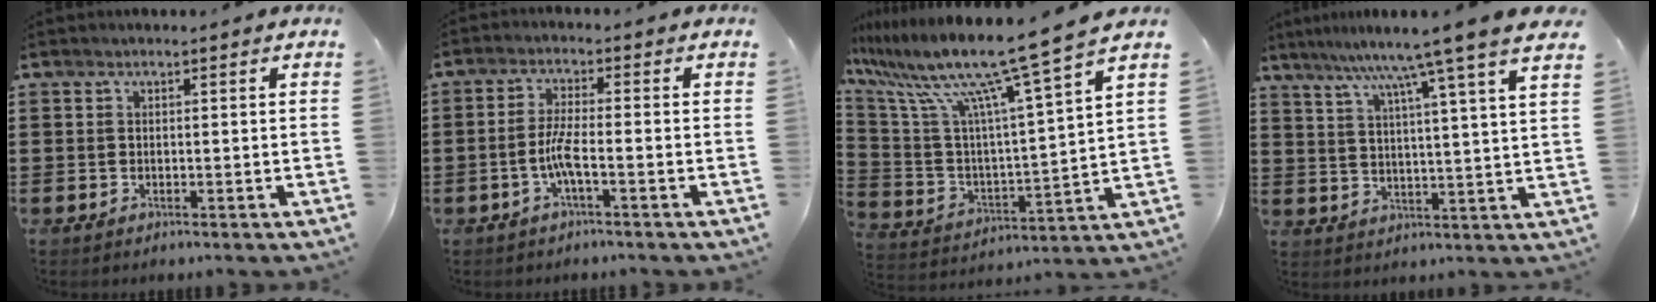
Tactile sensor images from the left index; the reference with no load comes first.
{"total": 4.6, "force": [-2.0, 0.5, 4.1], "torque": [-0.093, -0.006, -0.044]}
{"total": 11.9, "force": [9.6, -0.6, 7.0], "torque": [-0.178, -0.071, 0.151]}
{"total": 8.9, "force": [6.8, -1.6, 5.5], "torque": [-0.124, -0.040, 0.102]}